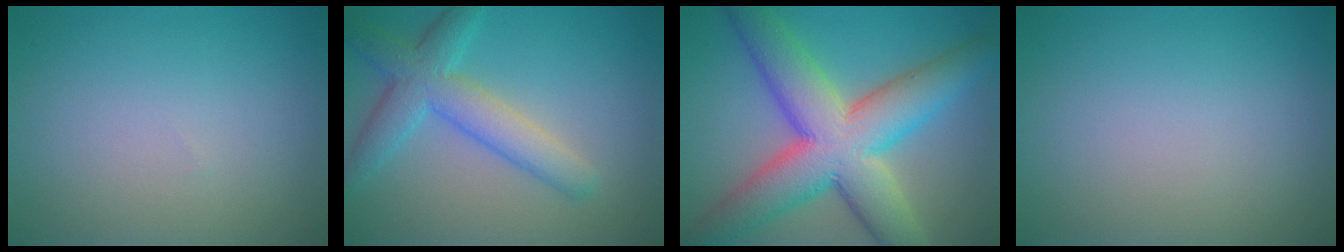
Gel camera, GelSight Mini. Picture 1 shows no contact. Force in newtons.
{"total": 5.2, "press": 5.2, "slide": 0.1}
{"total": 11.6, "press": 11.5, "slide": 0.6}
{"total": 0.0}